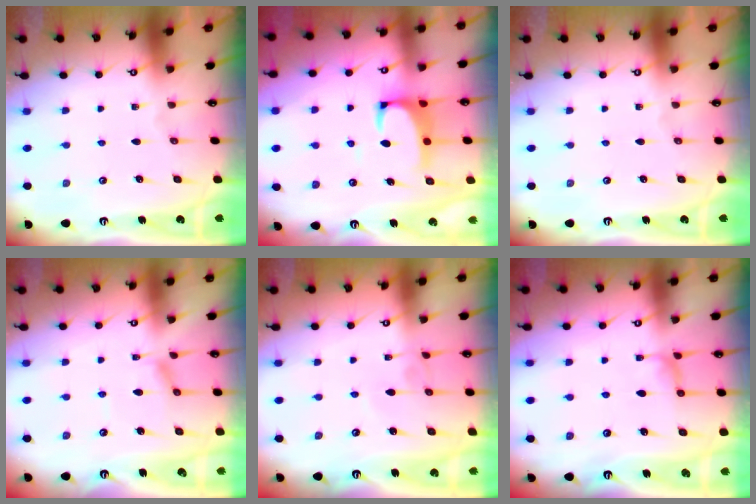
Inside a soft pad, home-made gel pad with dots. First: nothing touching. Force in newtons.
{"total": 2.5, "press": 2.2, "slide": 1.1}
{"total": 0.0}
{"total": 2.3, "press": 2.3, "slide": 0.5}
{"total": 2.2, "press": 2.2, "slide": 0.1}
{"total": 1.7, "press": 1.5, "slide": 0.8}